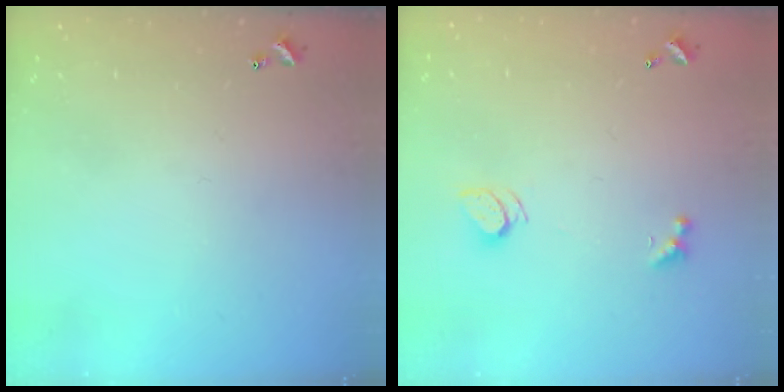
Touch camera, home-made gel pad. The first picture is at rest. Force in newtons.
{"total": 2.5, "press": 2.4, "slide": 0.7}